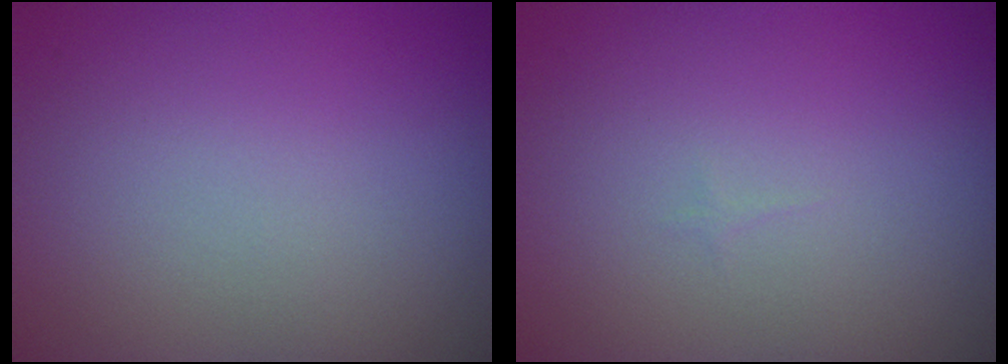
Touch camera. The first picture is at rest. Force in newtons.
{"total": 0.0}